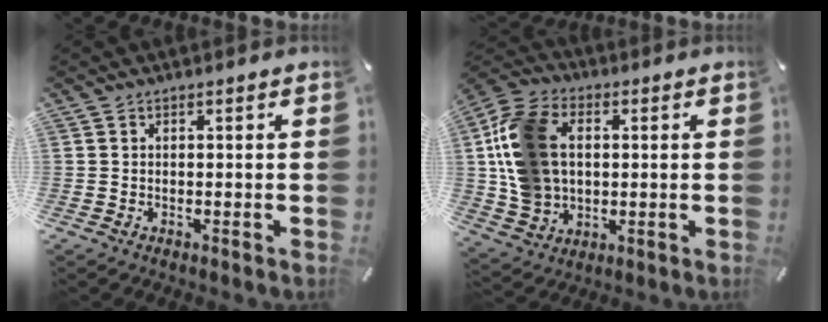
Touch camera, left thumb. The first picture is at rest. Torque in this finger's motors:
{"motor_torque": [0.92, 1.05, 2.44, -0.29, 0.80]}